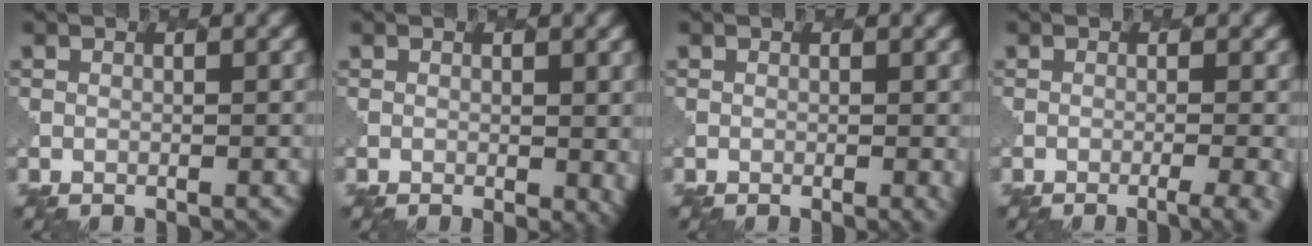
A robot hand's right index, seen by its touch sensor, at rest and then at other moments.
{"total": 3.0, "force": [0.1, 1.5, 2.6], "torque": [-0.030, -0.004, 0.005]}
{"total": 1.4, "force": [-0.1, 0.4, 1.3], "torque": [-0.017, -0.002, 0.000]}
{"total": 3.7, "force": [-1.5, 1.3, 3.2], "torque": [-0.022, 0.006, -0.018]}